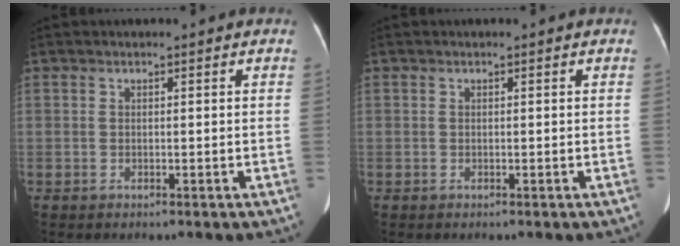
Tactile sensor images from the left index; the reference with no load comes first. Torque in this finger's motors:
{"motor_torque": [0.01, 0.02, 0.00, 0.00]}